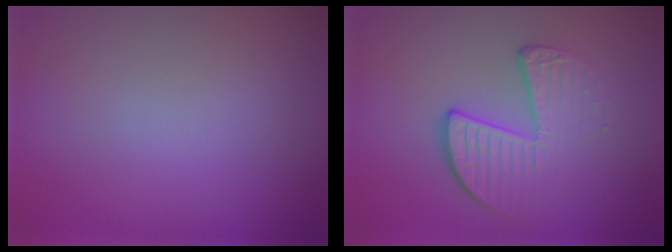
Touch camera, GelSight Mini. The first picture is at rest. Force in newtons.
{"total": 4.3, "press": 2.8, "slide": 3.3}